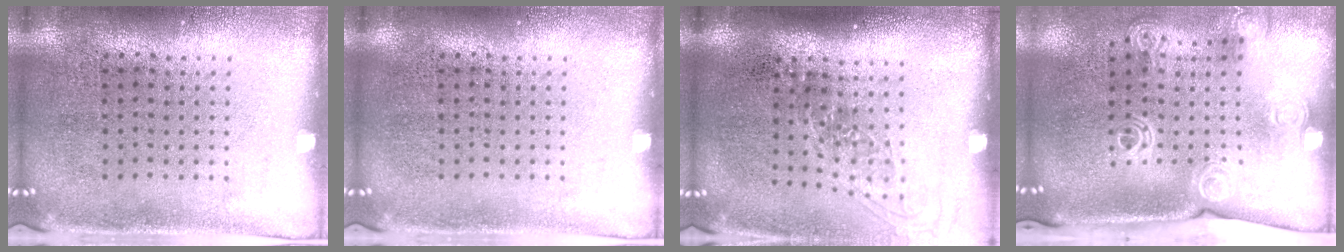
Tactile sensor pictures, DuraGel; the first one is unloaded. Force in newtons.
{"total": 0.0}
{"total": 1.3, "press": 1.1, "slide": 0.8}
{"total": 2.1, "press": 1.6, "slide": 1.3}